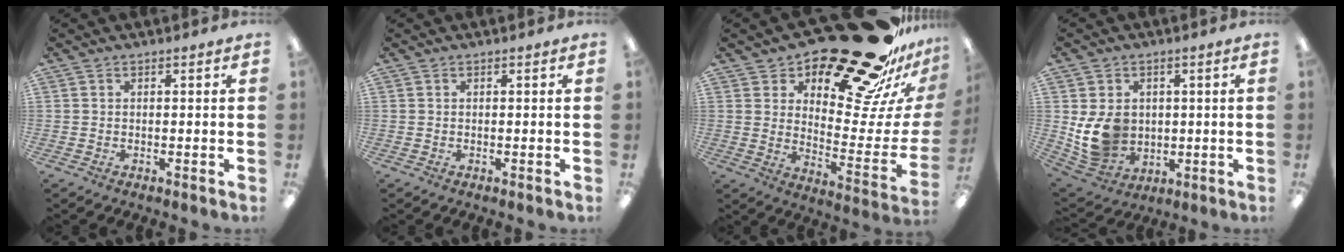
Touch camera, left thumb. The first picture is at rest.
{"total": 0.0}
{"total": 29.2, "force": [22.1, 11.1, 15.6], "torque": [-0.194, -0.157, 0.376]}
{"total": 10.6, "force": [0.6, 9.1, 5.3], "torque": [-0.123, -0.001, 0.019]}